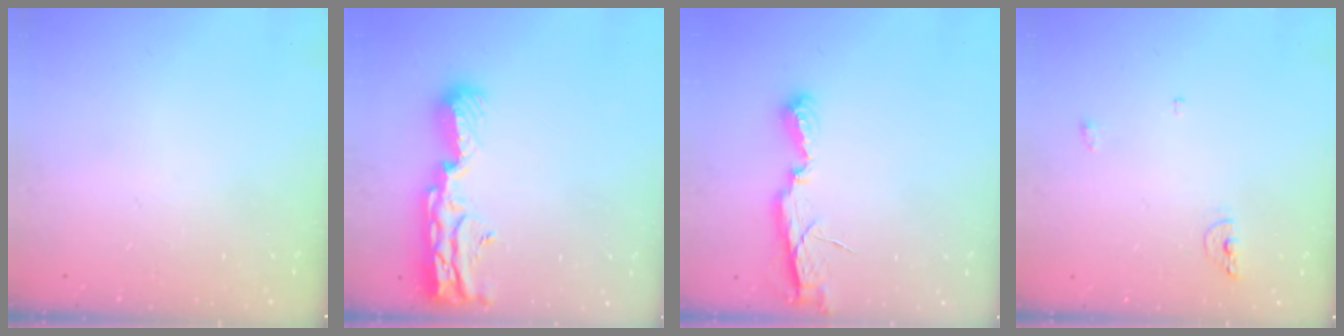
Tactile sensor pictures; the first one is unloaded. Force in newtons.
{"total": 11.5, "press": 11.4, "slide": 1.6}
{"total": 6.9, "press": 6.9, "slide": 0.1}
{"total": 5.7, "press": 5.6, "slide": 1.2}